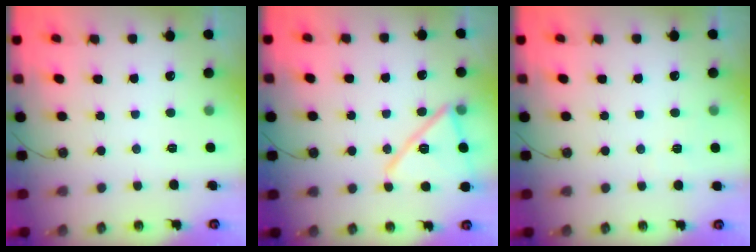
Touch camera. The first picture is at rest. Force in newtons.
{"total": 15.2, "press": 15.2, "slide": 0.8}
{"total": 3.5, "press": 3.1, "slide": 1.6}